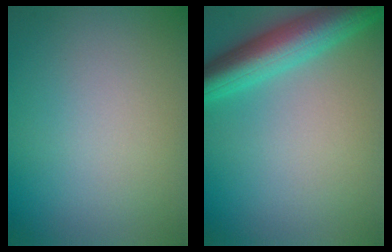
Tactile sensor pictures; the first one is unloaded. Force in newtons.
{"total": 6.6, "press": 6.6, "slide": 0.2}